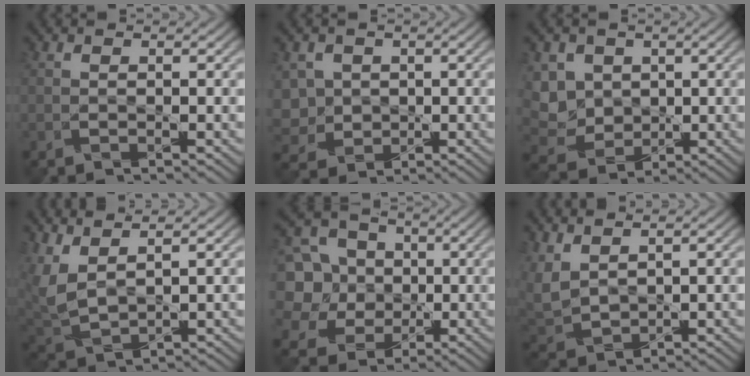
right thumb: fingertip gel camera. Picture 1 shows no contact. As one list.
[{"total": 5.1, "force": [0.1, 4.7, 2.2], "torque": [-0.092, -0.004, -0.011]}, {"total": 7.4, "force": [1.5, 6.2, 3.6], "torque": [-0.144, 0.008, 0.018]}, {"total": 6.5, "force": [3.6, 2.3, 4.9], "torque": [-0.156, 0.010, 0.079]}, {"total": 11.7, "force": [1.3, 10.2, 5.7], "torque": [-0.214, 0.021, 0.005]}, {"total": 5.8, "force": [3.2, 3.1, 3.8], "torque": [-0.133, 0.006, 0.074]}]